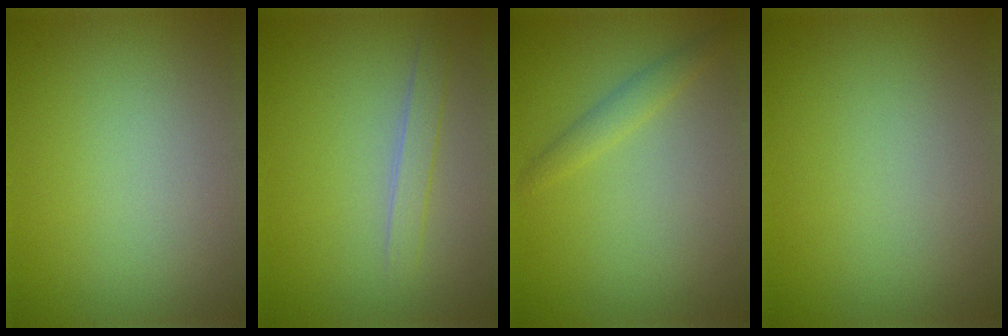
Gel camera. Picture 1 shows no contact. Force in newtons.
{"total": 1.5, "press": 1.5, "slide": 0.0}
{"total": 1.4, "press": 1.4, "slide": 0.1}
{"total": 0.0}